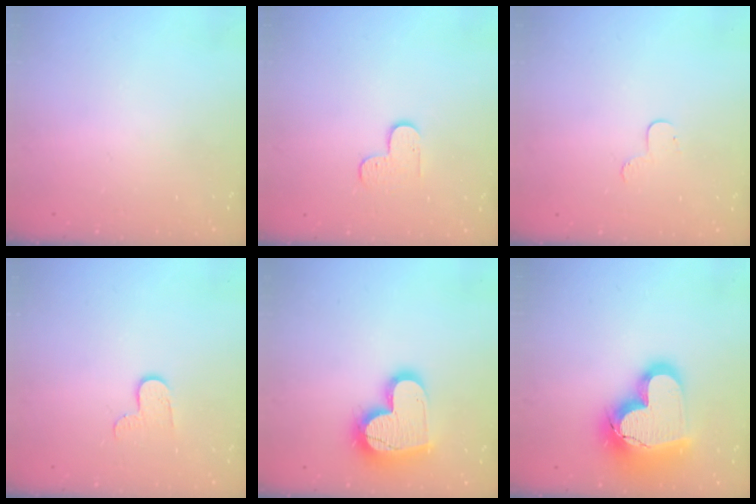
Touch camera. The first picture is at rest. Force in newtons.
{"total": 3.8, "press": 3.8, "slide": 0.4}
{"total": 4.8, "press": 4.8, "slide": 0.5}
{"total": 6.9, "press": 6.9, "slide": 0.7}
{"total": 17.4, "press": 17.3, "slide": 1.3}
{"total": 21.8, "press": 21.7, "slide": 1.8}